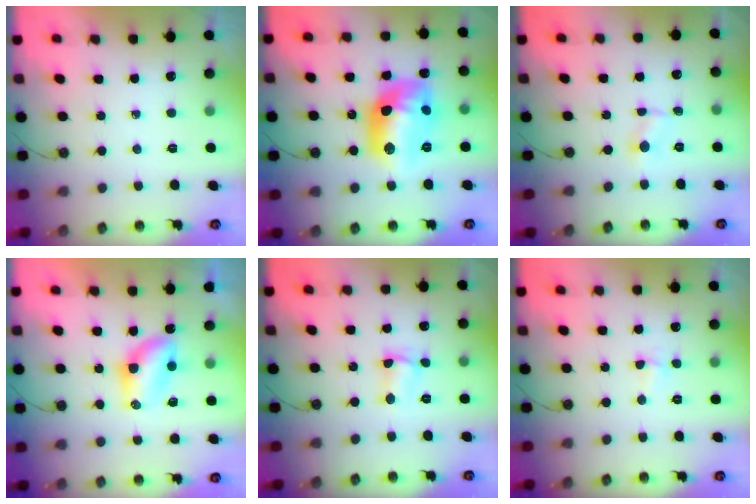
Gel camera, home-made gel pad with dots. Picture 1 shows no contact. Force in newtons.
{"total": 16.4, "press": 16.4, "slide": 1.1}
{"total": 1.7, "press": 1.6, "slide": 0.2}
{"total": 7.2, "press": 6.9, "slide": 2.1}
{"total": 3.3, "press": 2.7, "slide": 1.9}
{"total": 2.7, "press": 2.0, "slide": 1.8}